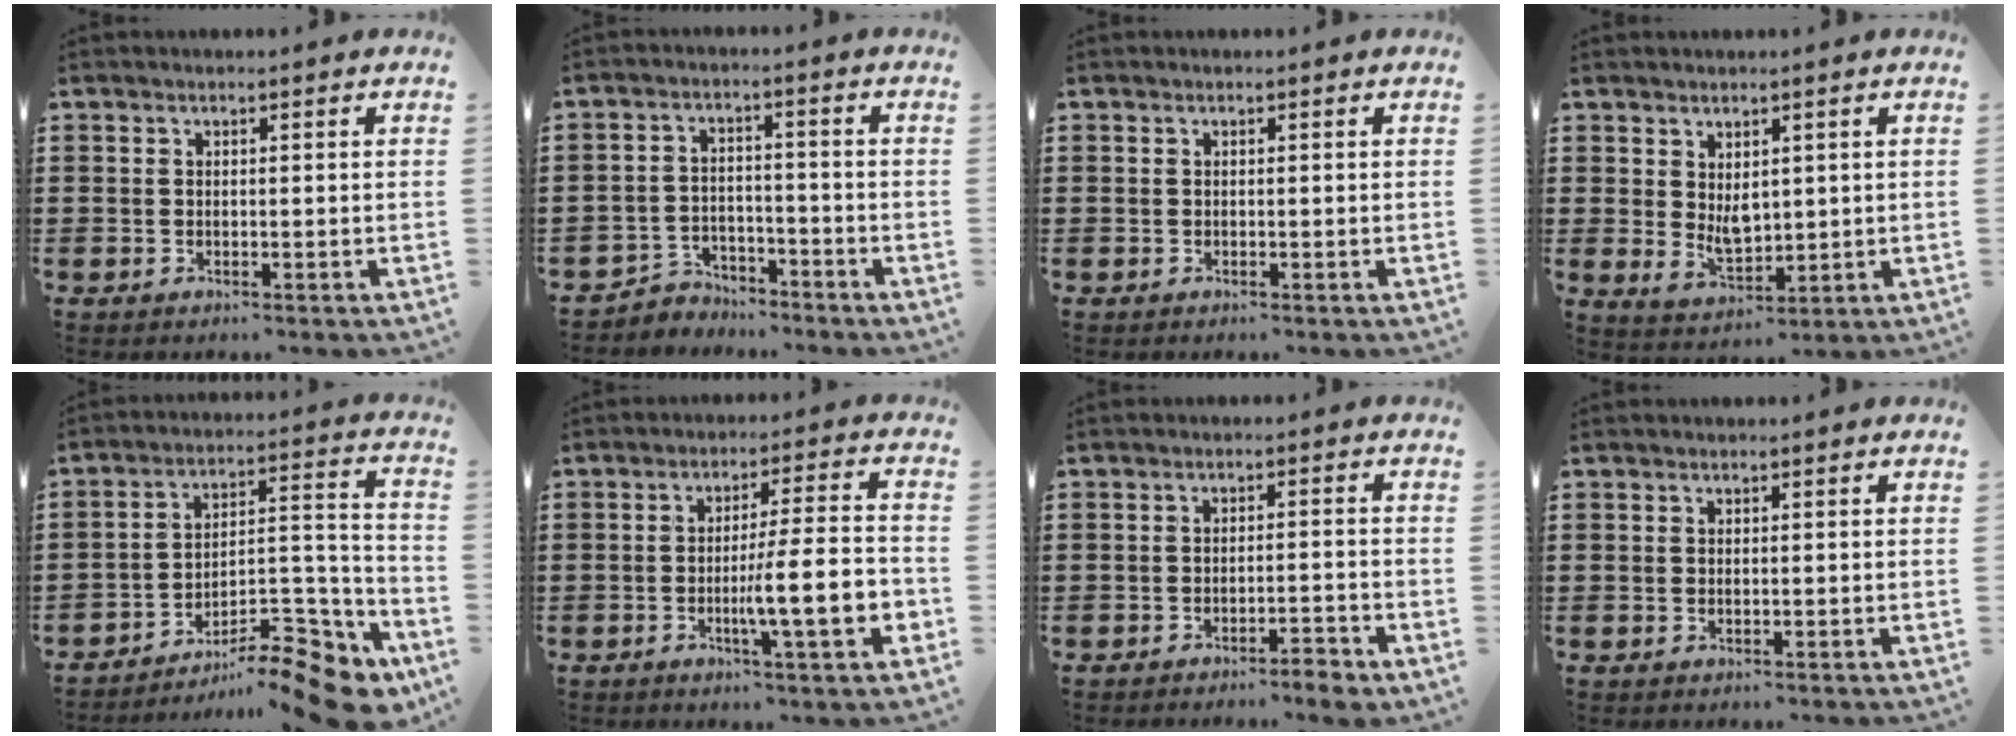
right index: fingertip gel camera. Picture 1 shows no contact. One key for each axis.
{"total": 3.7, "fx": -3.5, "fy": 1.0, "fz": -0.1, "tx": -0.008, "ty": 0.003, "tz": -0.076}
{"total": 0.0}
{"total": 3.6, "fx": 1.2, "fy": 2.4, "fz": 2.5, "tx": -0.036, "ty": -0.003, "tz": 0.020}
{"total": 12.5, "fx": -10.1, "fy": 3.0, "fz": 6.6, "tx": -0.063, "ty": 0.032, "tz": -0.188}
{"total": 10.3, "fx": -2.7, "fy": 1.1, "fz": 9.8, "tx": -0.161, "ty": -0.011, "tz": -0.050}
{"total": 3.3, "fx": -2.8, "fy": 0.0, "fz": 1.7, "tx": -0.028, "ty": -0.001, "tz": -0.054}
{"total": 0.0}